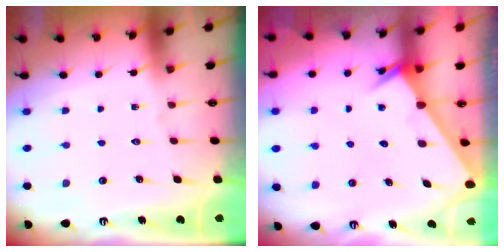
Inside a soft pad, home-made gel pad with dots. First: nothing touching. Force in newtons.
{"total": 2.3, "press": 2.3, "slide": 0.1}